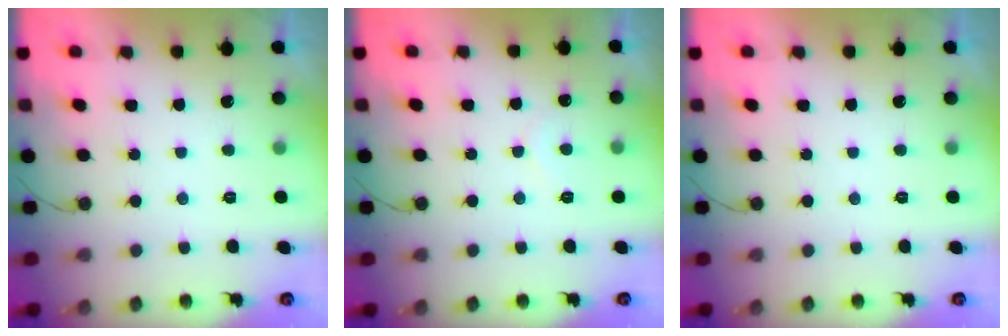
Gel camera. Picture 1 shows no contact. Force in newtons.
{"total": 3.9, "press": 3.9, "slide": 0.2}
{"total": 0.0}